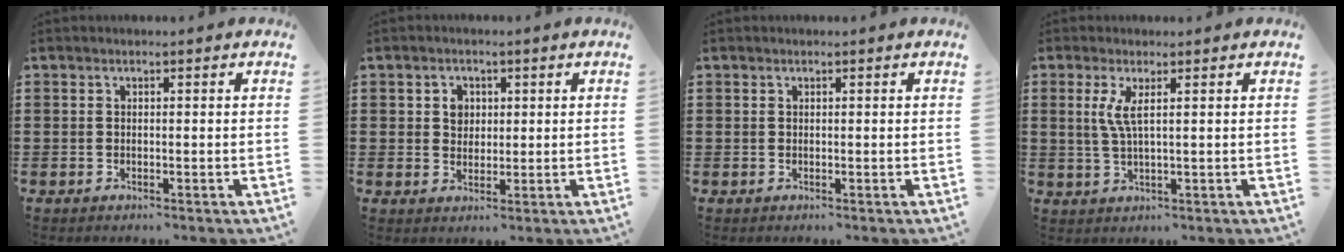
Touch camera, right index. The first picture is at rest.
{"total": 2.6, "force": [0.7, 2.2, 1.2], "torque": [-0.031, 0.010, 0.011]}
{"total": 0.0}
{"total": 3.8, "force": [1.1, 0.4, 3.6], "torque": [-0.083, -0.005, 0.015]}